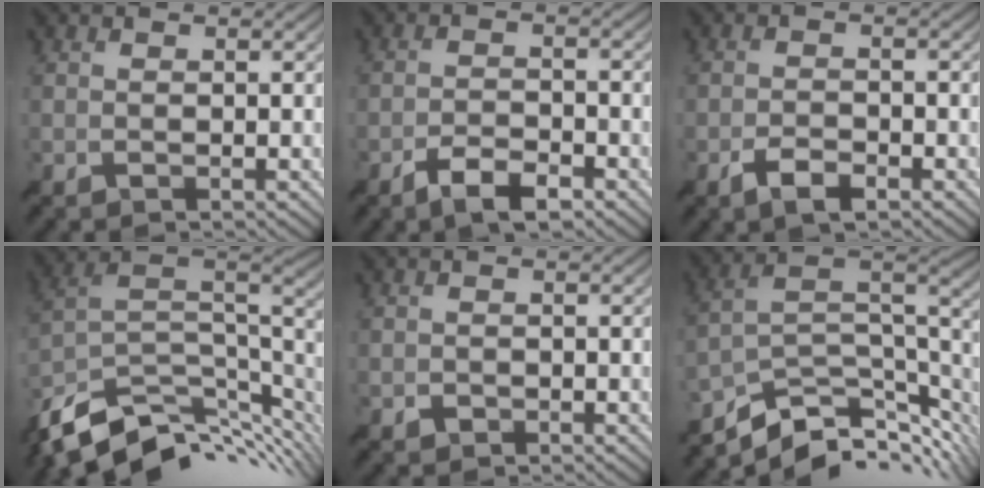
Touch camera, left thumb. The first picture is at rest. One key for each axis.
{"total": 4.8, "fx": -3.4, "fy": 1.6, "fz": 3.1, "tx": -0.059, "ty": -0.001, "tz": -0.060}
{"total": 3.3, "fx": -2.1, "fy": 1.3, "fz": 2.1, "tx": -0.042, "ty": -0.002, "tz": -0.040}
{"total": 13.0, "fx": -7.5, "fy": 5.9, "fz": 8.7, "tx": -0.205, "ty": -0.017, "tz": -0.127}
{"total": 1.1, "fx": -0.6, "fy": 0.9, "fz": 0.1, "tx": 0.002, "ty": -0.005, "tz": -0.011}
{"total": 10.8, "fx": -6.2, "fy": 4.6, "fz": 7.6, "tx": -0.152, "ty": -0.005, "tz": -0.102}